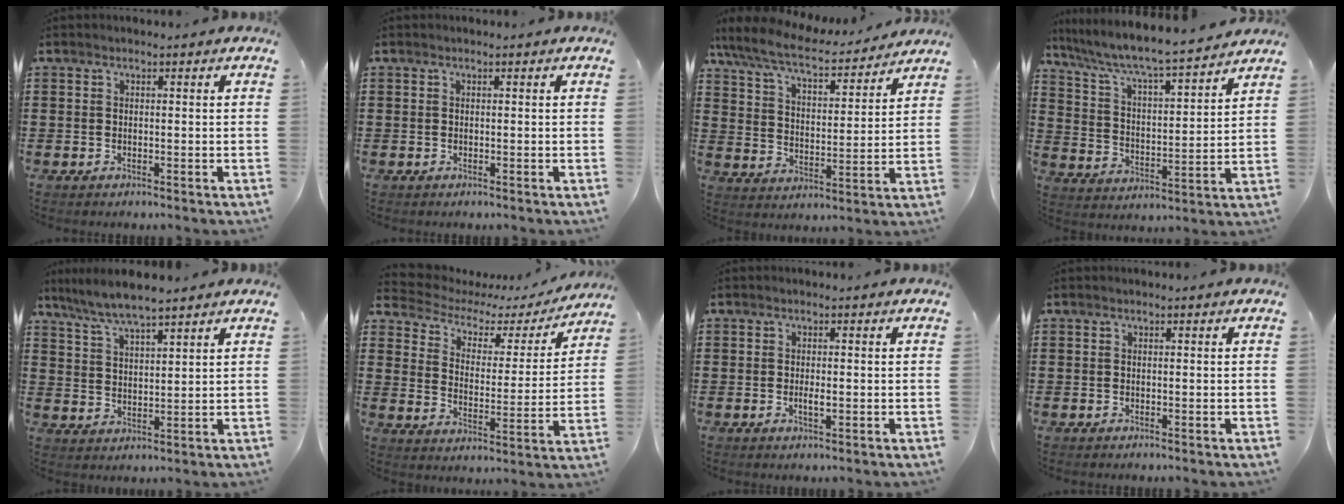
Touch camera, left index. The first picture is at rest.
{"total": 0.0}
{"total": 7.8, "force": [6.8, 1.1, 3.5], "torque": [-0.097, -0.038, 0.115]}
{"total": 6.0, "force": [5.4, 0.2, 2.6], "torque": [-0.074, -0.038, 0.085]}
{"total": 5.4, "force": [4.9, 0.2, 2.3], "torque": [-0.060, -0.016, 0.088]}
{"total": 4.2, "force": [3.2, 2.3, 1.4], "torque": [-0.050, -0.019, 0.047]}
{"total": 1.6, "force": [-0.2, 0.5, 1.5], "torque": [-0.029, -0.002, -0.002]}
{"total": 0.0}